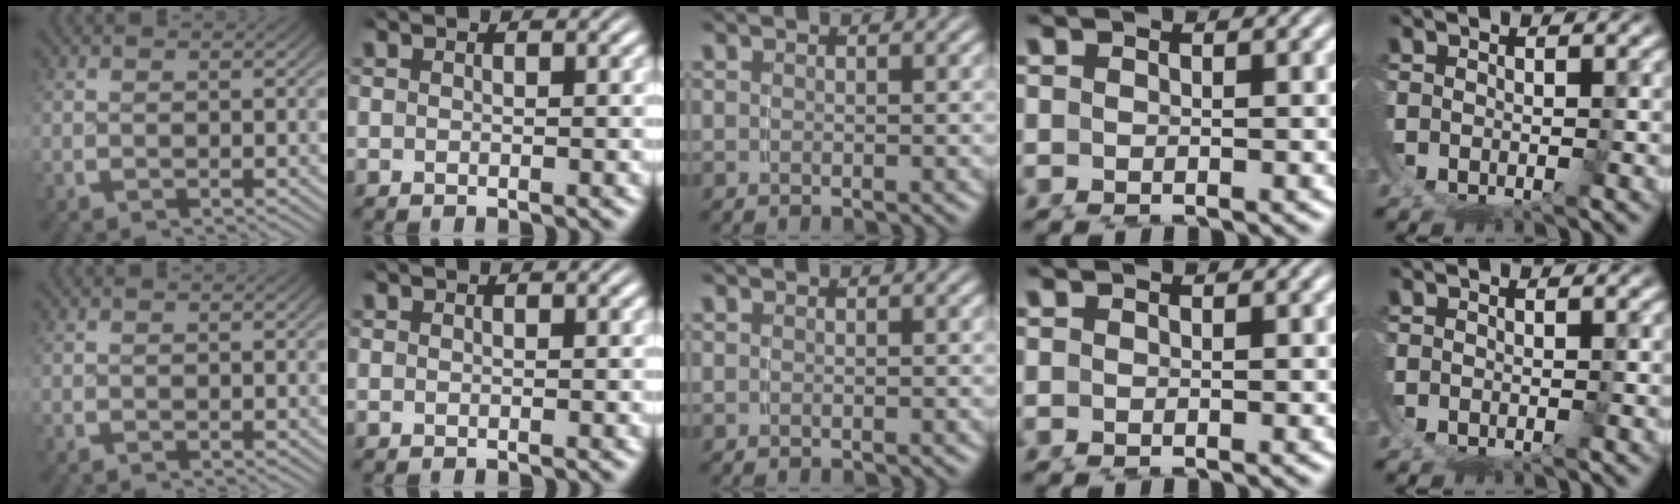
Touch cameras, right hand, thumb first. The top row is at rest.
{}